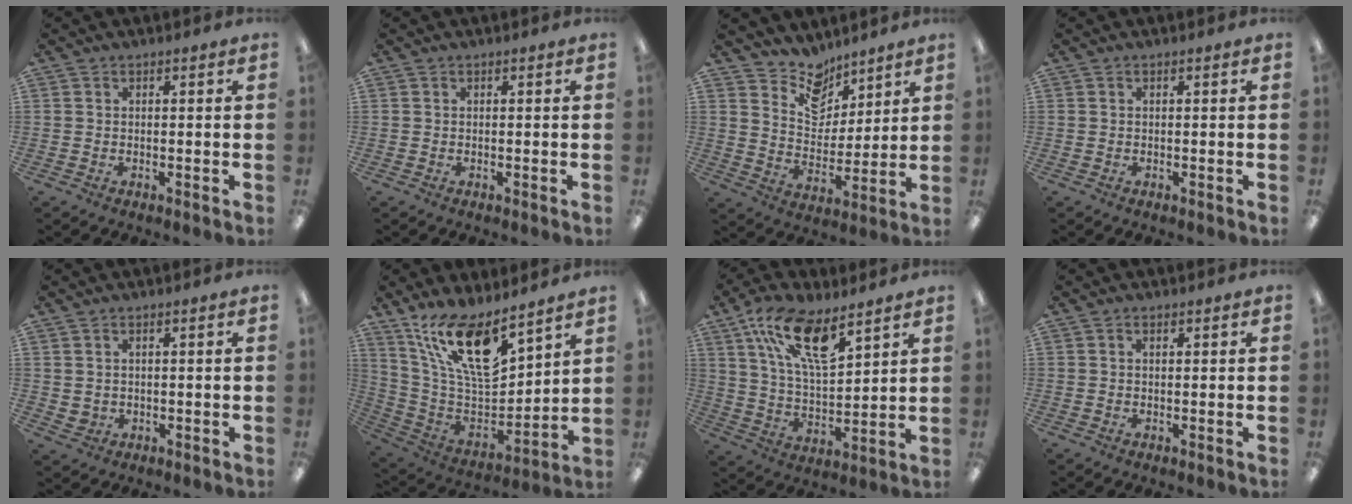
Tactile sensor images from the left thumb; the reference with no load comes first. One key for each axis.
{"total": 0.0}
{"total": 10.3, "fx": 8.7, "fy": 5.3, "fz": 1.7, "tx": -0.034, "ty": -0.063, "tz": 0.166}
{"total": 0.0}
{"total": 1.7, "fx": 0.9, "fy": 1.4, "fz": 0.6, "tx": -0.015, "ty": 0.002, "tz": 0.015}
{"total": 18.5, "fx": 12.8, "fy": 6.1, "fz": 11.8, "tx": -0.233, "ty": -0.082, "tz": 0.226}
{"total": 16.7, "fx": 10.1, "fy": 6.2, "fz": 11.7, "tx": -0.218, "ty": -0.037, "tz": 0.179}
{"total": 0.8, "fx": 0.4, "fy": 0.4, "fz": 0.6, "tx": -0.006, "ty": -0.001, "tz": 0.005}